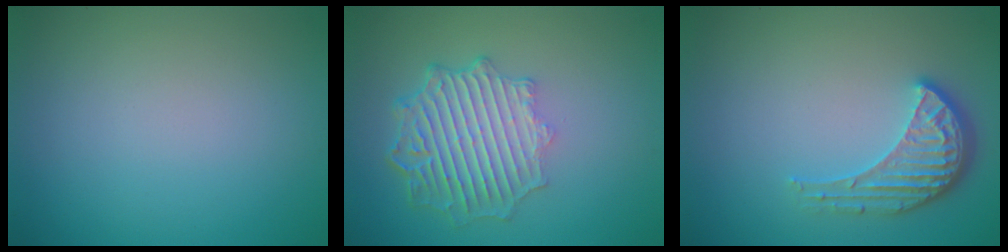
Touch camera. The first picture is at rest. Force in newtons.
{"total": 6.3, "press": 4.8, "slide": 4.1}
{"total": 3.9, "press": 3.2, "slide": 2.3}